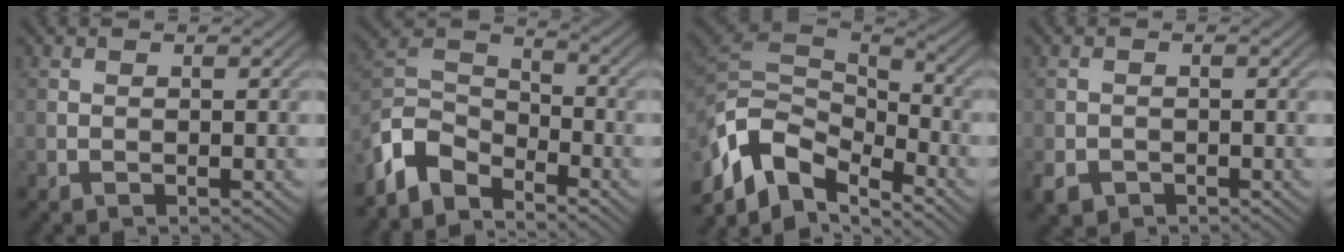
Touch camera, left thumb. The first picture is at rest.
{"total": 6.9, "force": [-5.3, 3.2, 3.2], "torque": [-0.069, -0.001, -0.128]}
{"total": 12.4, "force": [-6.4, 6.4, 8.5], "torque": [-0.192, -0.005, -0.120]}
{"total": 2.3, "force": [-1.3, 1.7, 0.9], "torque": [-0.021, -0.009, -0.031]}